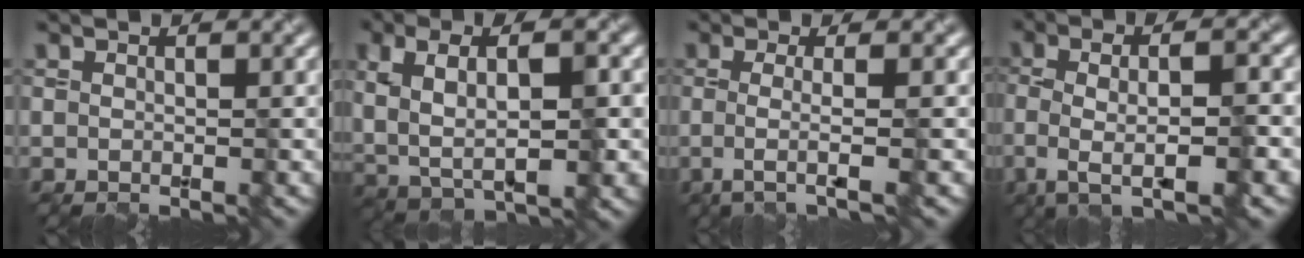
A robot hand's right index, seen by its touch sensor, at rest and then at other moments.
{"total": 7.5, "force": [0.6, 3.4, 6.7], "torque": [-0.128, 0.000, 0.016]}
{"total": 3.1, "force": [-0.8, 0.5, 2.9], "torque": [-0.046, -0.011, -0.012]}
{"total": 6.2, "force": [-1.4, 1.4, 5.9], "torque": [-0.090, -0.007, -0.022]}